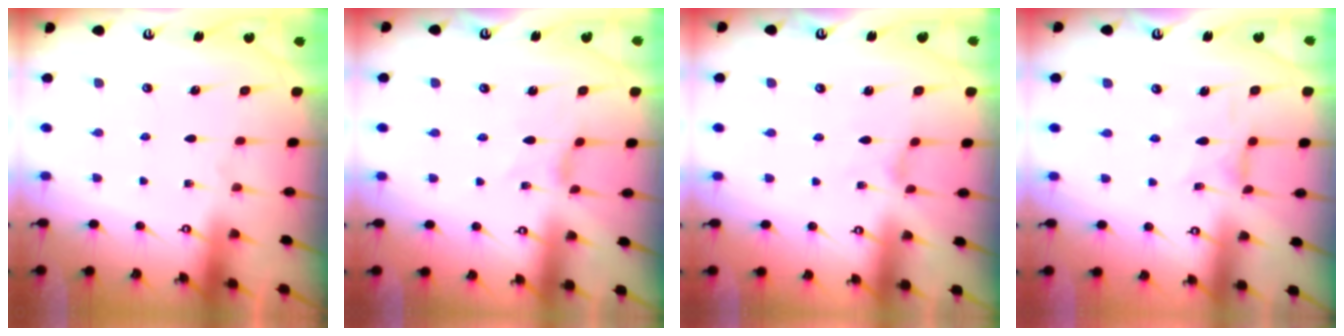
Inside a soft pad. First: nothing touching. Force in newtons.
{"total": 1.5, "press": 1.4, "slide": 0.4}
{"total": 0.0}
{"total": 2.3, "press": 2.3, "slide": 0.5}